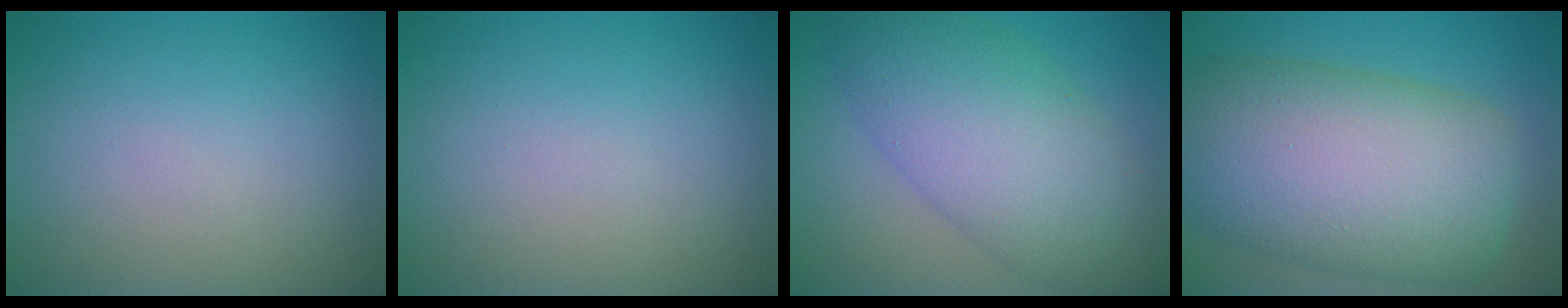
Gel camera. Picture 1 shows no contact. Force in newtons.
{"total": 0.0}
{"total": 9.3, "press": 9.3, "slide": 0.3}
{"total": 14.0, "press": 14.0, "slide": 0.5}